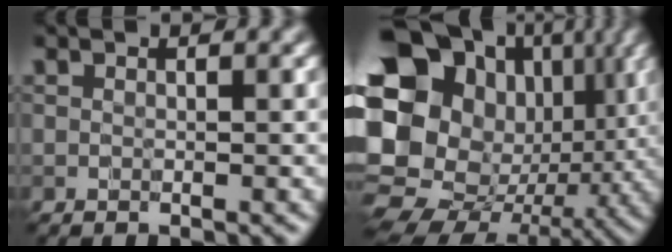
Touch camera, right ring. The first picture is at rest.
{"total": 19.2, "force": [1.2, 15.8, 10.9], "torque": [-0.195, -0.008, 0.016]}